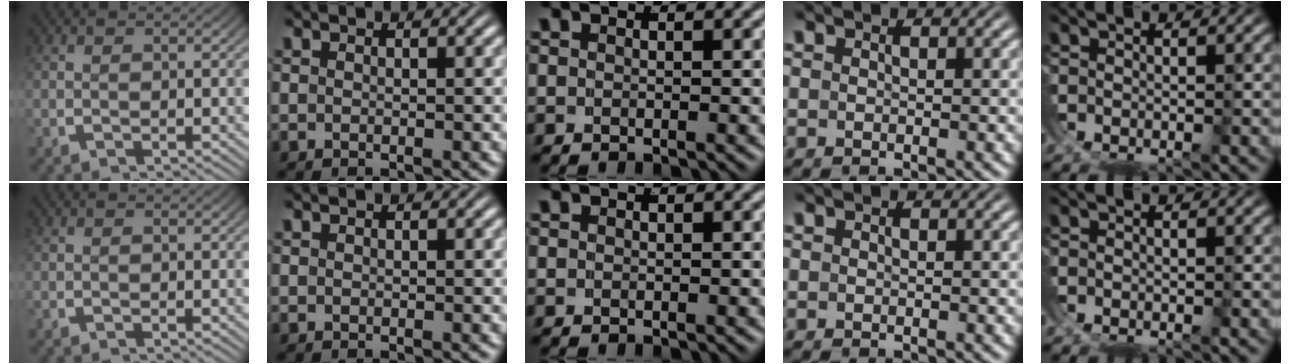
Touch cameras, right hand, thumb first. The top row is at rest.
{}